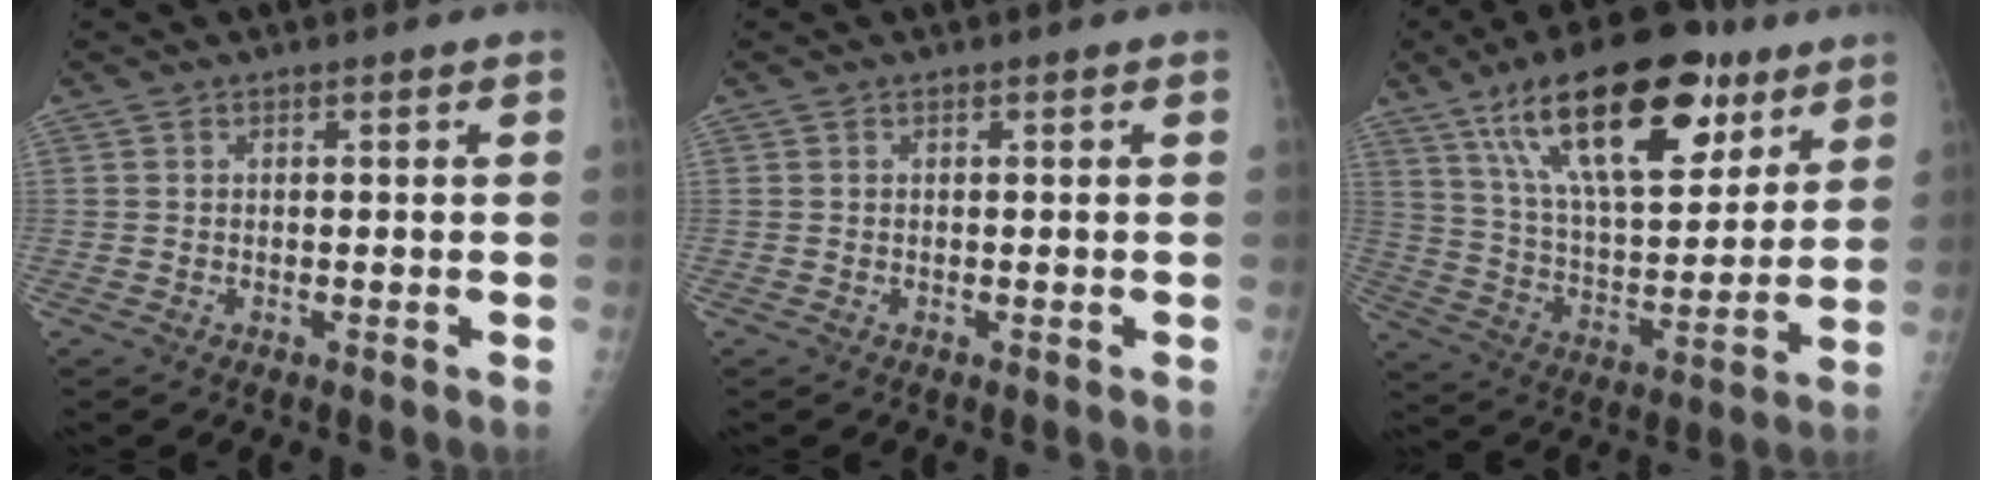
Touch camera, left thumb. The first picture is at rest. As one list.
[{"total": 0.0}, {"total": 25.6, "force": [14.1, 10.9, 18.3], "torque": [-0.269, -0.035, 0.240]}]